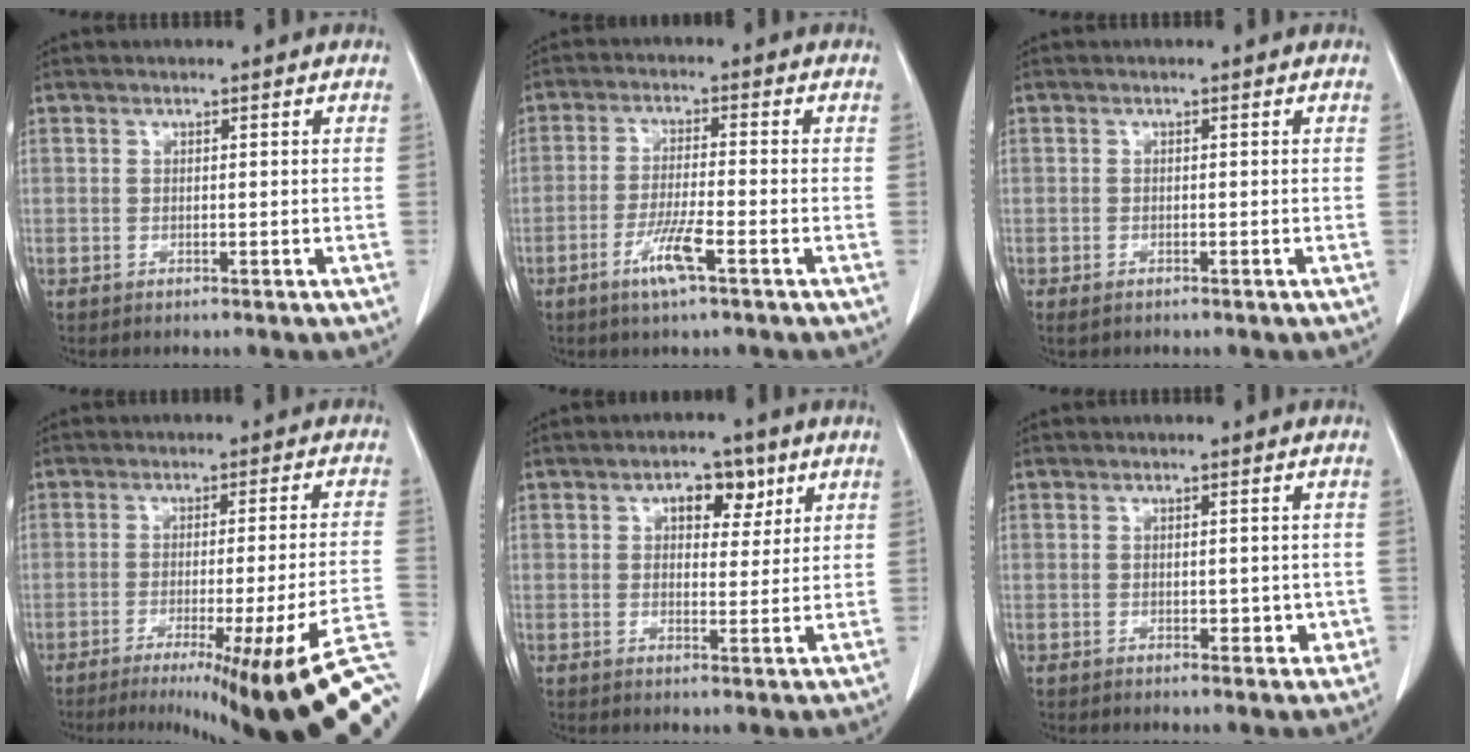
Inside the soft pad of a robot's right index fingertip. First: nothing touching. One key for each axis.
{"total": 6.1, "fx": -3.1, "fy": 0.2, "fz": 5.2, "tx": -0.103, "ty": -0.009, "tz": -0.059}
{"total": 1.0, "fx": -0.7, "fy": 0.6, "fz": 0.5, "tx": -0.010, "ty": -0.002, "tz": -0.007}
{"total": 21.1, "fx": -13.5, "fy": -1.5, "fz": 16.1, "tx": -0.105, "ty": -0.028, "tz": -0.186}
{"total": 5.3, "fx": 2.5, "fy": 3.0, "fz": 3.5, "tx": -0.045, "ty": 0.012, "tz": 0.035}
{"total": 2.9, "fx": -0.4, "fy": 1.7, "fz": 2.3, "tx": -0.022, "ty": -0.001, "tz": 0.001}